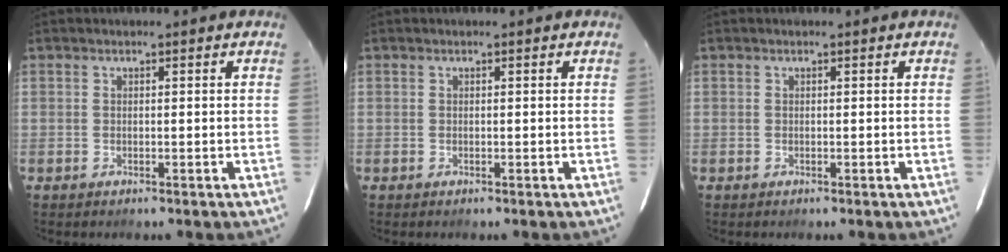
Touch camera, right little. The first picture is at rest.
{"total": 0.0}
{"total": 0.0}